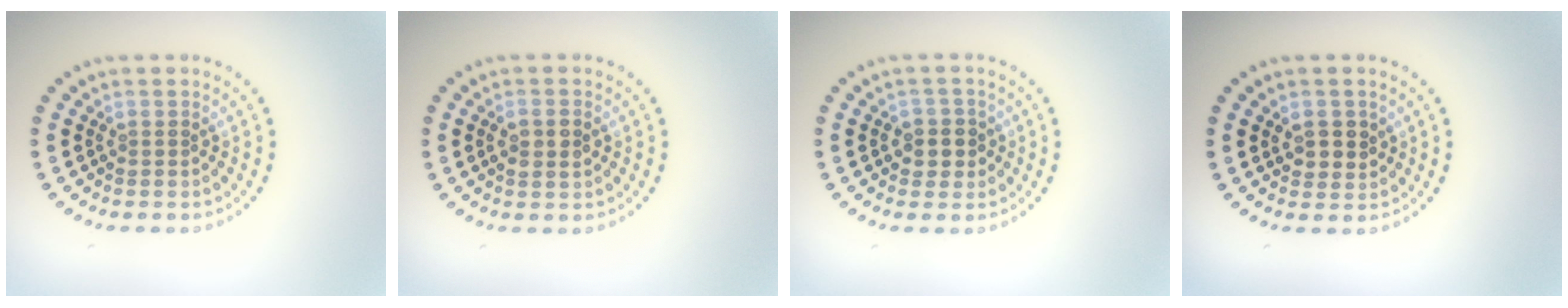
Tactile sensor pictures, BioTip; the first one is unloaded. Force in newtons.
{"total": 2.1, "press": 2.0, "slide": 0.4}
{"total": 2.3, "press": 2.1, "slide": 0.8}
{"total": 2.3, "press": 2.2, "slide": 0.6}